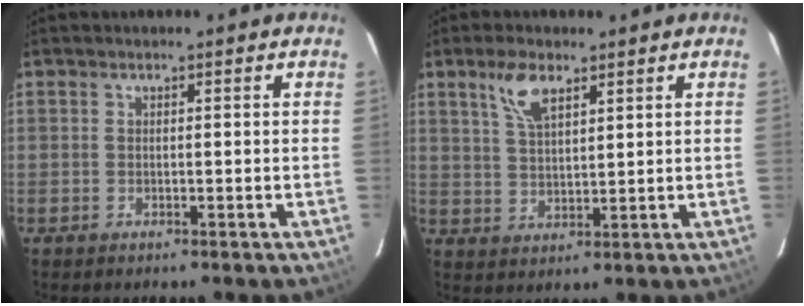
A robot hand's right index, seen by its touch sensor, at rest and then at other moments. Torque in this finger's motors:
{"motor_torque": [0.25, -0.03, 0.15, 0.04]}